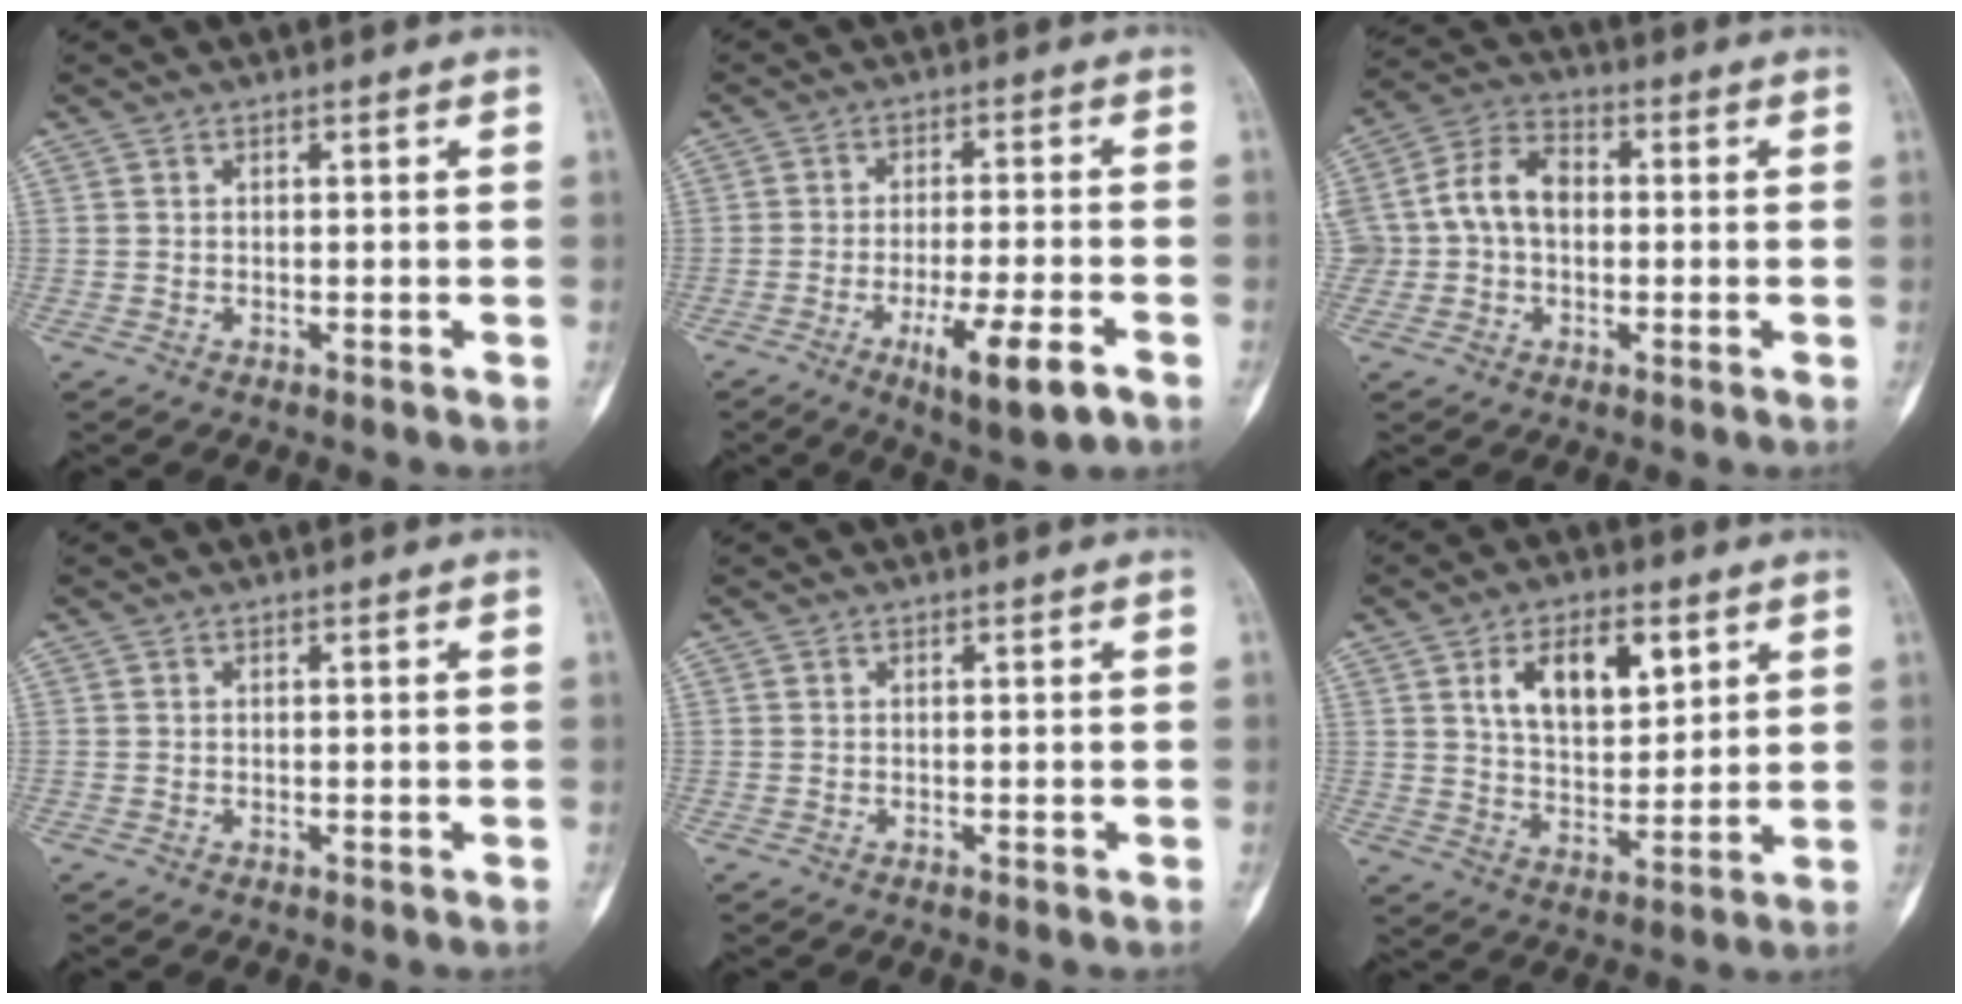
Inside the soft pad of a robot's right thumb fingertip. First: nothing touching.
{"total": 10.0, "force": [-4.8, 2.1, 8.5], "torque": [-0.147, 0.008, -0.070]}
{"total": 10.6, "force": [0.2, 8.0, 7.0], "torque": [-0.119, 0.037, -0.002]}
{"total": 0.0}
{"total": 0.0}
{"total": 11.9, "force": [5.0, 6.4, 8.6], "torque": [-0.111, -0.021, 0.091]}